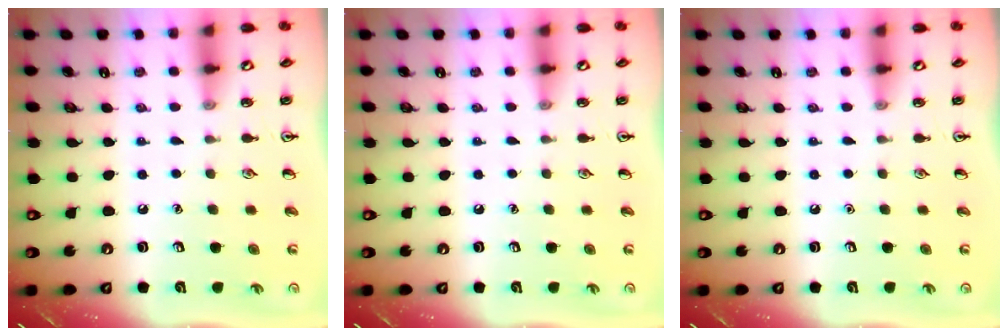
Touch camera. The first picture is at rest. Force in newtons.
{"total": 0.0}
{"total": 0.0}